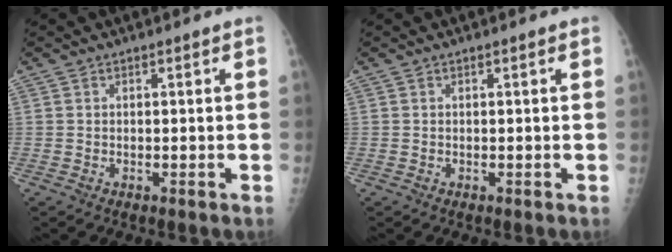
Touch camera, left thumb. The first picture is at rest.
{"total": 0.0}